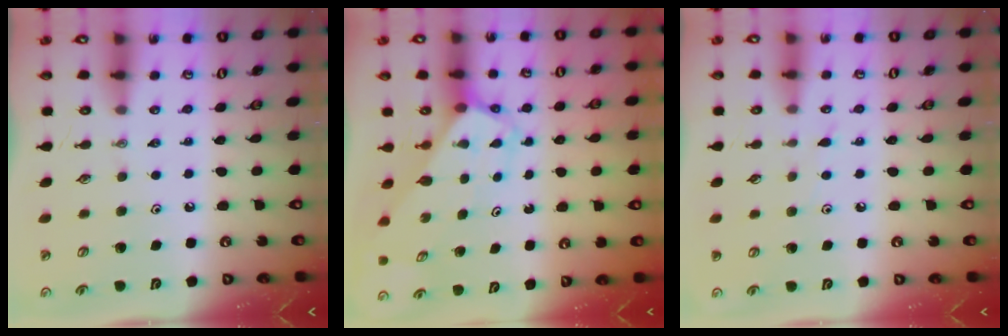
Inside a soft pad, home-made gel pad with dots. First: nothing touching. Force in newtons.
{"total": 3.6, "press": 3.6, "slide": 0.3}
{"total": 5.0, "press": 5.0, "slide": 0.6}